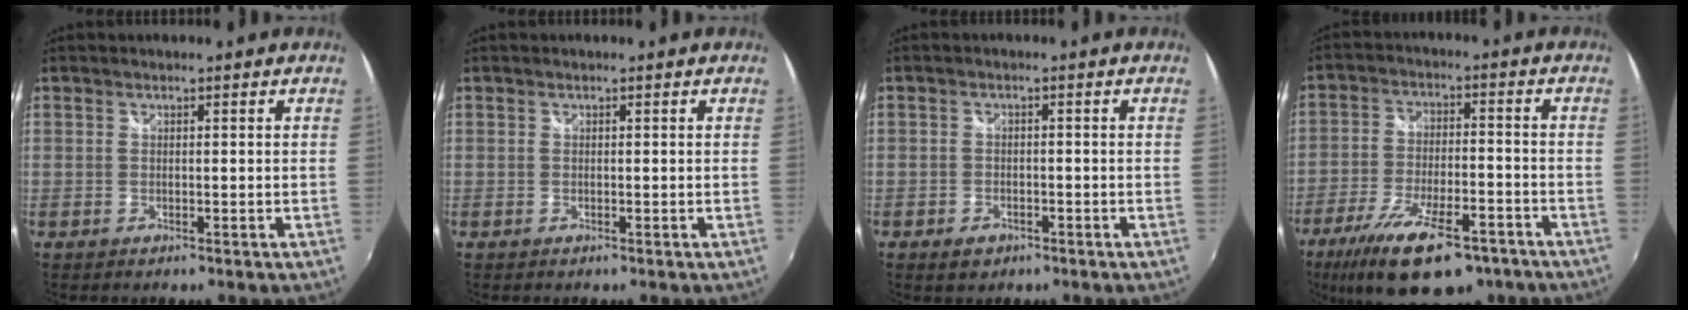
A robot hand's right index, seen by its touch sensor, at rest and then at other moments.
{"total": 0.0}
{"total": 3.0, "force": [-1.8, 2.2, 1.2], "torque": [-0.027, 0.001, -0.026]}
{"total": 18.4, "force": [-12.3, 7.0, 11.9], "torque": [-0.232, -0.033, -0.193]}